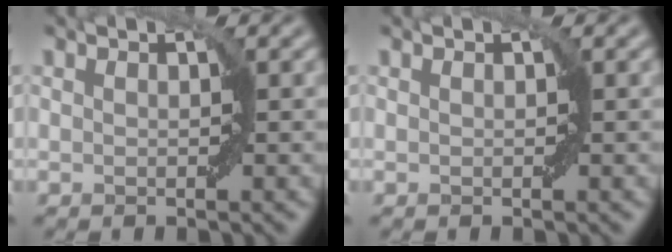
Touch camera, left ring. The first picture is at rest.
{"total": 0.0}